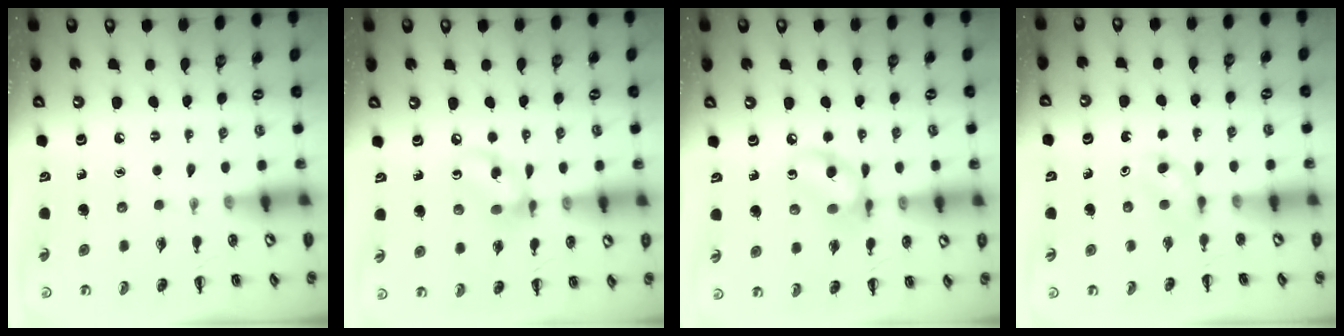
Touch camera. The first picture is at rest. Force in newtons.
{"total": 9.6, "press": 9.5, "slide": 1.6}
{"total": 9.6, "press": 9.5, "slide": 0.8}
{"total": 3.0, "press": 2.7, "slide": 1.1}